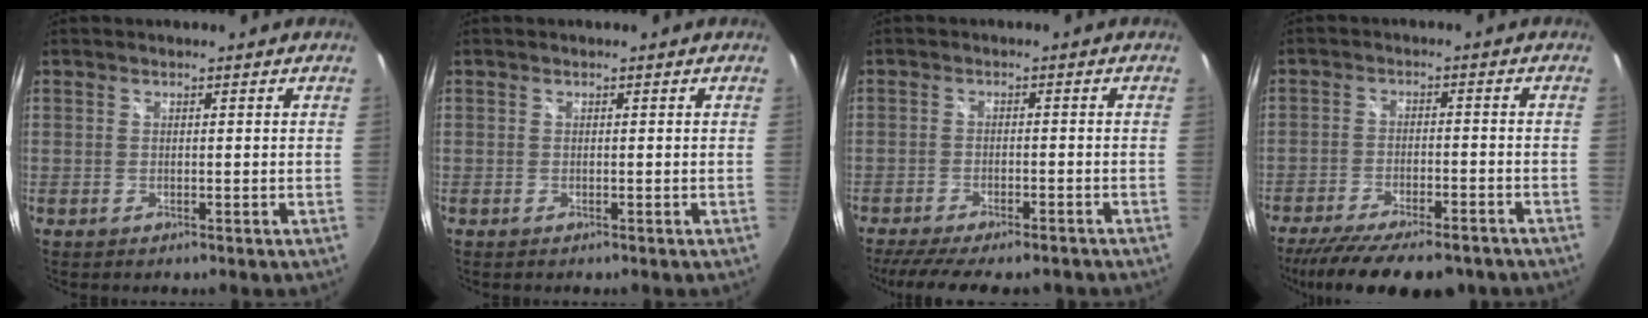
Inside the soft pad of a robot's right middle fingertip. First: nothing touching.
{"total": 0.0}
{"total": 13.6, "force": [-11.3, 3.1, 6.8], "torque": [-0.140, -0.033, -0.167]}
{"total": 17.4, "force": [-14.0, 4.8, 9.1], "torque": [-0.184, -0.040, -0.208]}